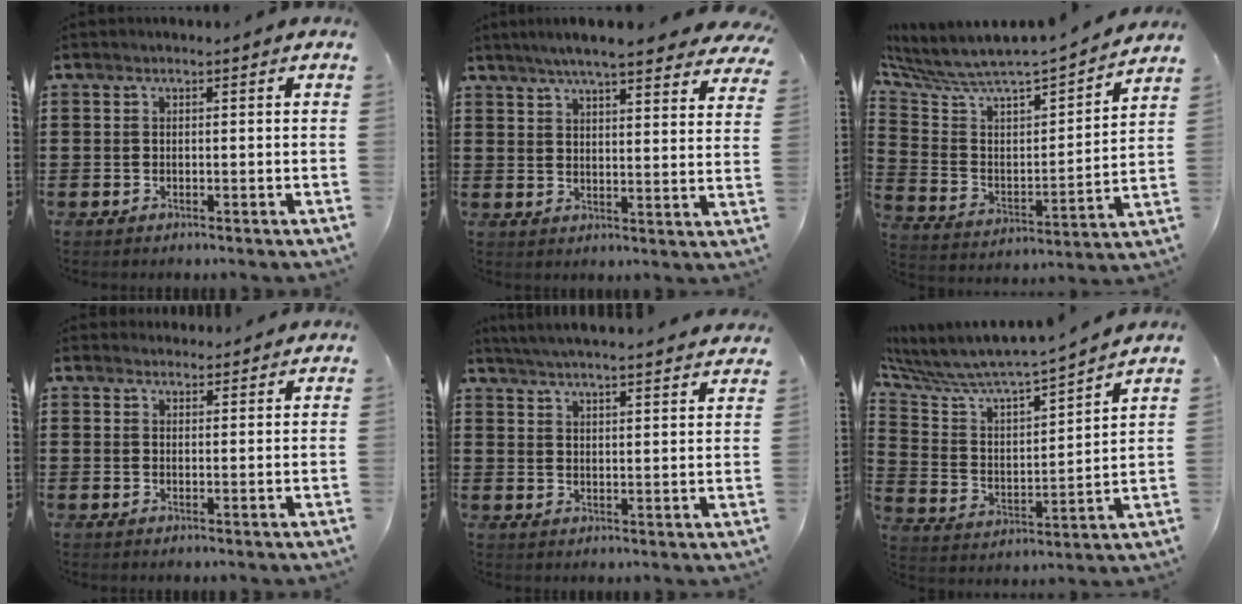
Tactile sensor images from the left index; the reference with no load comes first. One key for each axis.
{"total": 6.4, "fx": 5.8, "fy": -0.1, "fz": 2.8, "tx": -0.075, "ty": -0.019, "tz": 0.101}
{"total": 4.9, "fx": 4.6, "fy": 0.8, "fz": 1.5, "tx": -0.060, "ty": -0.059, "tz": 0.070}
{"total": 2.3, "fx": 2.2, "fy": 0.5, "fz": -0.1, "tx": 0.004, "ty": -0.005, "tz": 0.041}
{"total": 4.8, "fx": 4.6, "fy": -0.7, "fz": 1.0, "tx": -0.036, "ty": -0.026, "tz": 0.081}
{"total": 6.0, "fx": 5.8, "fy": 0.6, "fz": 1.6, "tx": -0.067, "ty": -0.060, "tz": 0.091}